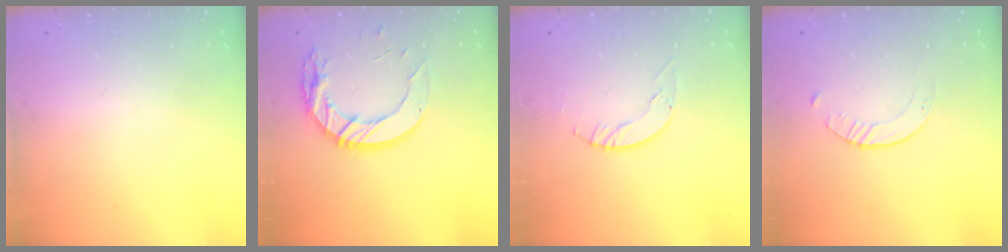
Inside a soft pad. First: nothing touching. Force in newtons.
{"total": 14.7, "press": 14.6, "slide": 1.3}
{"total": 4.0, "press": 4.0, "slide": 0.4}
{"total": 1.6, "press": 1.6, "slide": 0.3}